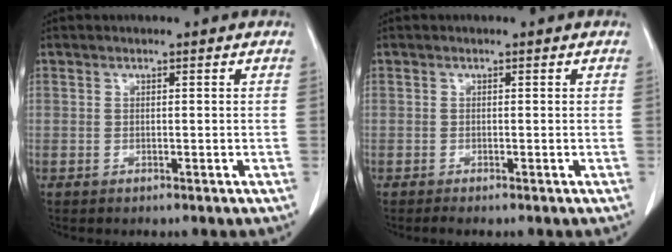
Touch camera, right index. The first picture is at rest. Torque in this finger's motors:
{"motor_torque": [0.12, -0.11, 0.06, 0.01]}